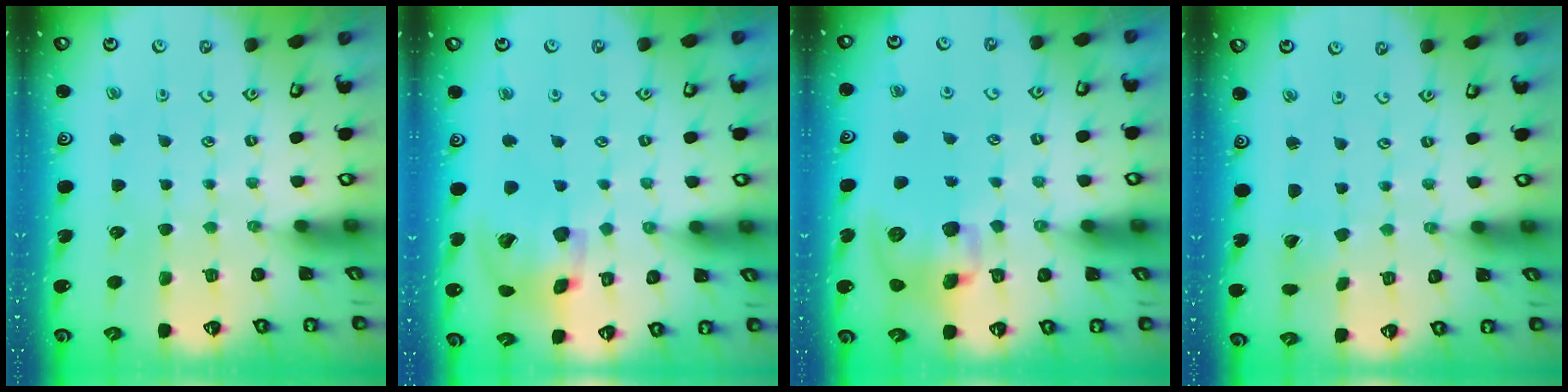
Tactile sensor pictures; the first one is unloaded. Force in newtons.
{"total": 16.0, "press": 15.9, "slide": 2.5}
{"total": 12.1, "press": 11.9, "slide": 1.9}
{"total": 0.0}